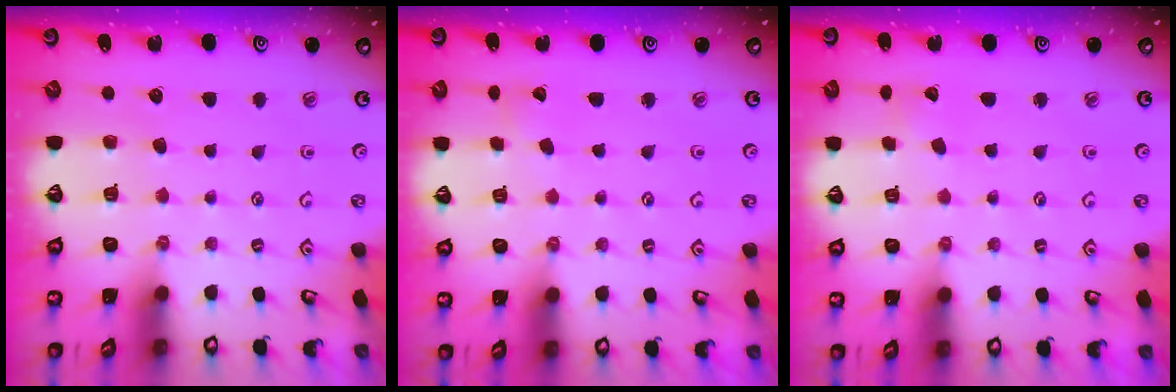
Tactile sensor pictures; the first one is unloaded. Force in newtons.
{"total": 2.6, "press": 2.6, "slide": 0.3}
{"total": 2.8, "press": 2.8, "slide": 0.4}